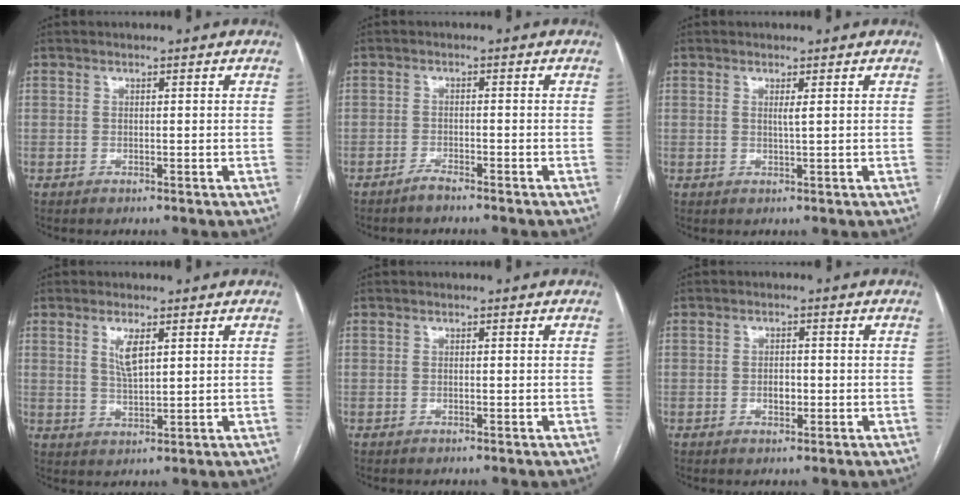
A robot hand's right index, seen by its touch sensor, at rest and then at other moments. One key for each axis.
{"total": 2.0, "fx": -1.8, "fy": 0.0, "fz": 0.8, "tx": -0.021, "ty": -0.002, "tz": -0.030}
{"total": 1.1, "fx": 0.4, "fy": -0.2, "fz": 1.0, "tx": -0.024, "ty": -0.002, "tz": 0.007}
{"total": 4.0, "fx": 1.7, "fy": 1.0, "fz": 3.5, "tx": -0.073, "ty": -0.002, "tz": 0.037}
{"total": 0.0}
{"total": 2.1, "fx": -0.6, "fy": 1.2, "fz": 1.7, "tx": -0.026, "ty": 0.004, "tz": -0.006}